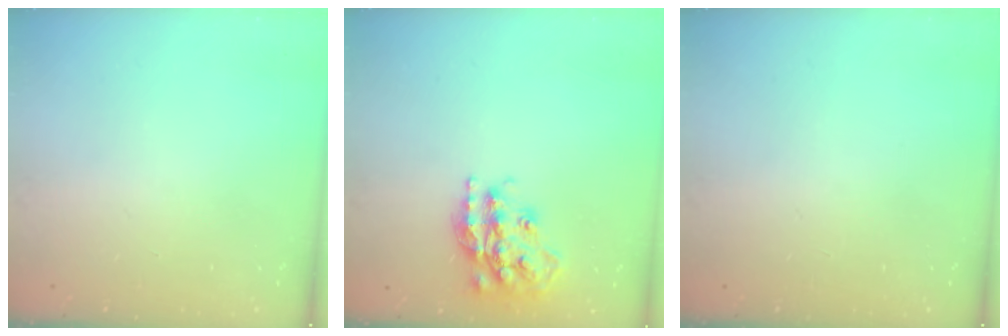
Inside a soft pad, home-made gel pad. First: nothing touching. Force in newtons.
{"total": 18.6, "press": 18.5, "slide": 1.5}
{"total": 0.0}